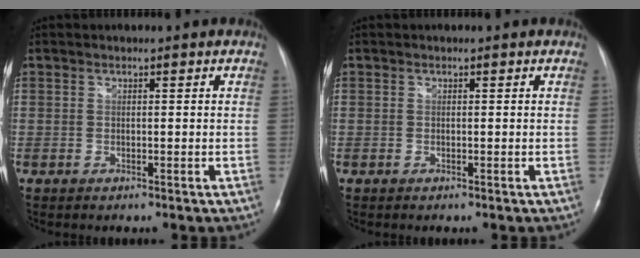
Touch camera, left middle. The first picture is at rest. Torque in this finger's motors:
{"motor_torque": [0.00, 0.00, 0.00, 0.00]}